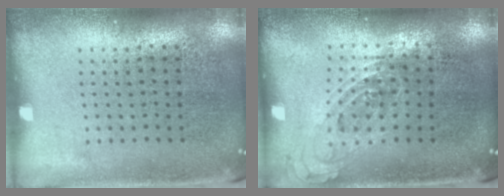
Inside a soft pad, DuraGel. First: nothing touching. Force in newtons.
{"total": 0.8, "press": 0.7, "slide": 0.4}